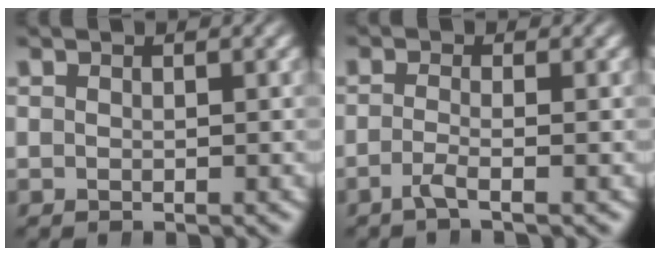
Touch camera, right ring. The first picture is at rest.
{"total": 2.0, "force": [-1.5, 0.0, 1.3], "torque": [-0.038, -0.013, -0.025]}